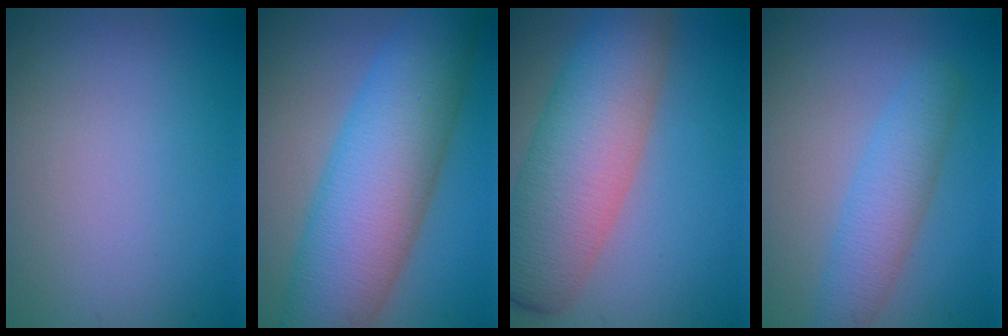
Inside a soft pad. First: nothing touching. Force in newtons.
{"total": 11.8, "press": 11.8, "slide": 0.0}
{"total": 10.1, "press": 10.1, "slide": 0.3}
{"total": 3.8, "press": 3.8, "slide": 0.1}